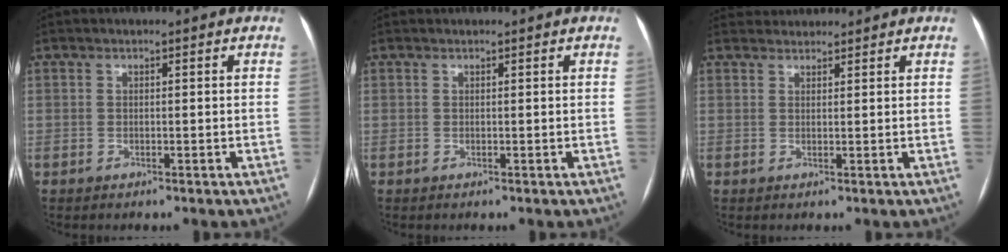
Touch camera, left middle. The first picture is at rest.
{"total": 0.5, "force": [0.5, 0.1, 0.0], "torque": [0.000, 0.014, 0.011]}
{"total": 2.8, "force": [2.7, 0.6, -0.2], "torque": [0.002, 0.027, 0.048]}